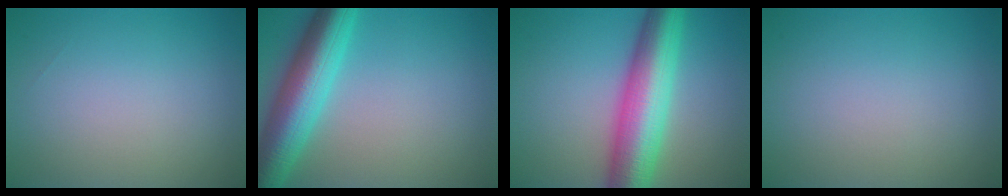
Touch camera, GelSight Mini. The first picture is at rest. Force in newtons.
{"total": 8.2, "press": 8.2, "slide": 0.3}
{"total": 9.6, "press": 9.6, "slide": 0.2}
{"total": 0.0}